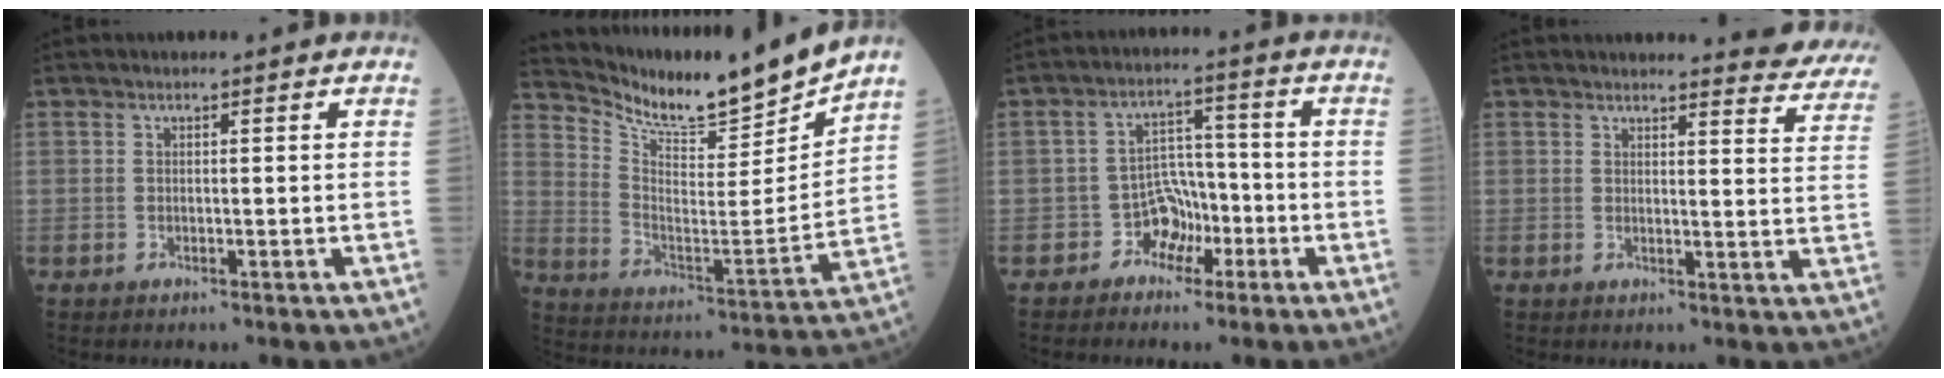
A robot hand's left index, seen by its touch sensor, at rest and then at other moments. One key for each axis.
{"total": 14.7, "fx": 14.2, "fy": -0.4, "fz": 3.7, "tx": -0.090, "ty": -0.039, "tz": 0.241}
{"total": 4.7, "fx": -2.6, "fy": 3.6, "fz": 1.5, "tx": -0.021, "ty": 0.014, "tz": -0.046}
{"total": 10.0, "fx": 9.8, "fy": 0.9, "fz": 1.8, "tx": 0.003, "ty": -0.058, "tz": 0.081}